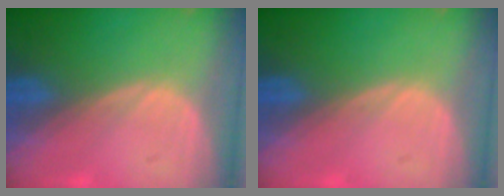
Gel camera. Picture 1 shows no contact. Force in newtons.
{"total": 0.0}